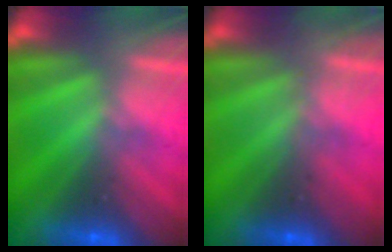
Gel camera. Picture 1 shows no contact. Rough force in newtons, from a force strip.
{"total": 5.3}